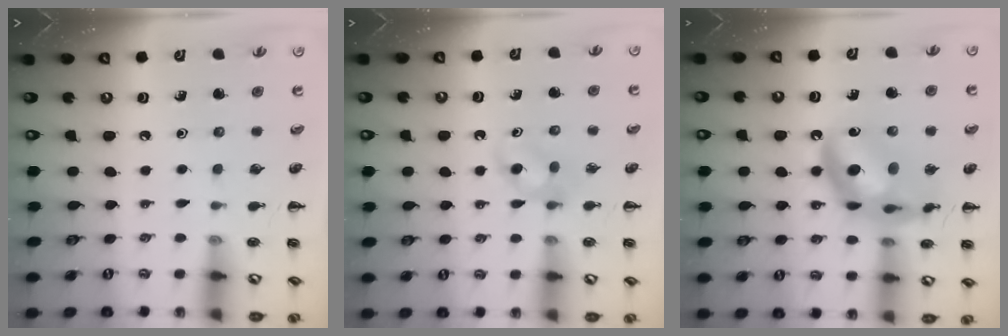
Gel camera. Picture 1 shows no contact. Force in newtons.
{"total": 3.7, "press": 3.5, "slide": 1.2}
{"total": 16.1, "press": 15.6, "slide": 3.8}